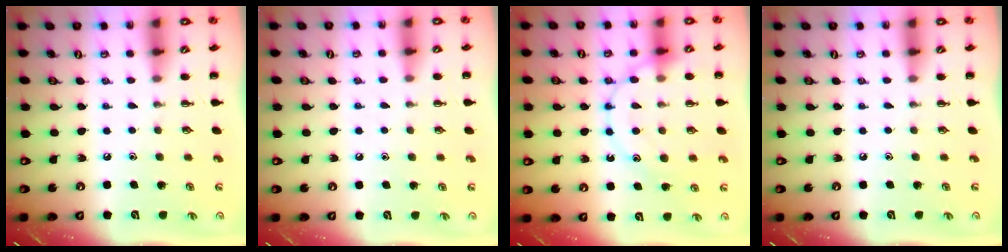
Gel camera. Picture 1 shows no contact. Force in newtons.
{"total": 5.0, "press": 4.7, "slide": 1.7}
{"total": 14.5, "press": 14.4, "slide": 1.3}
{"total": 0.0}